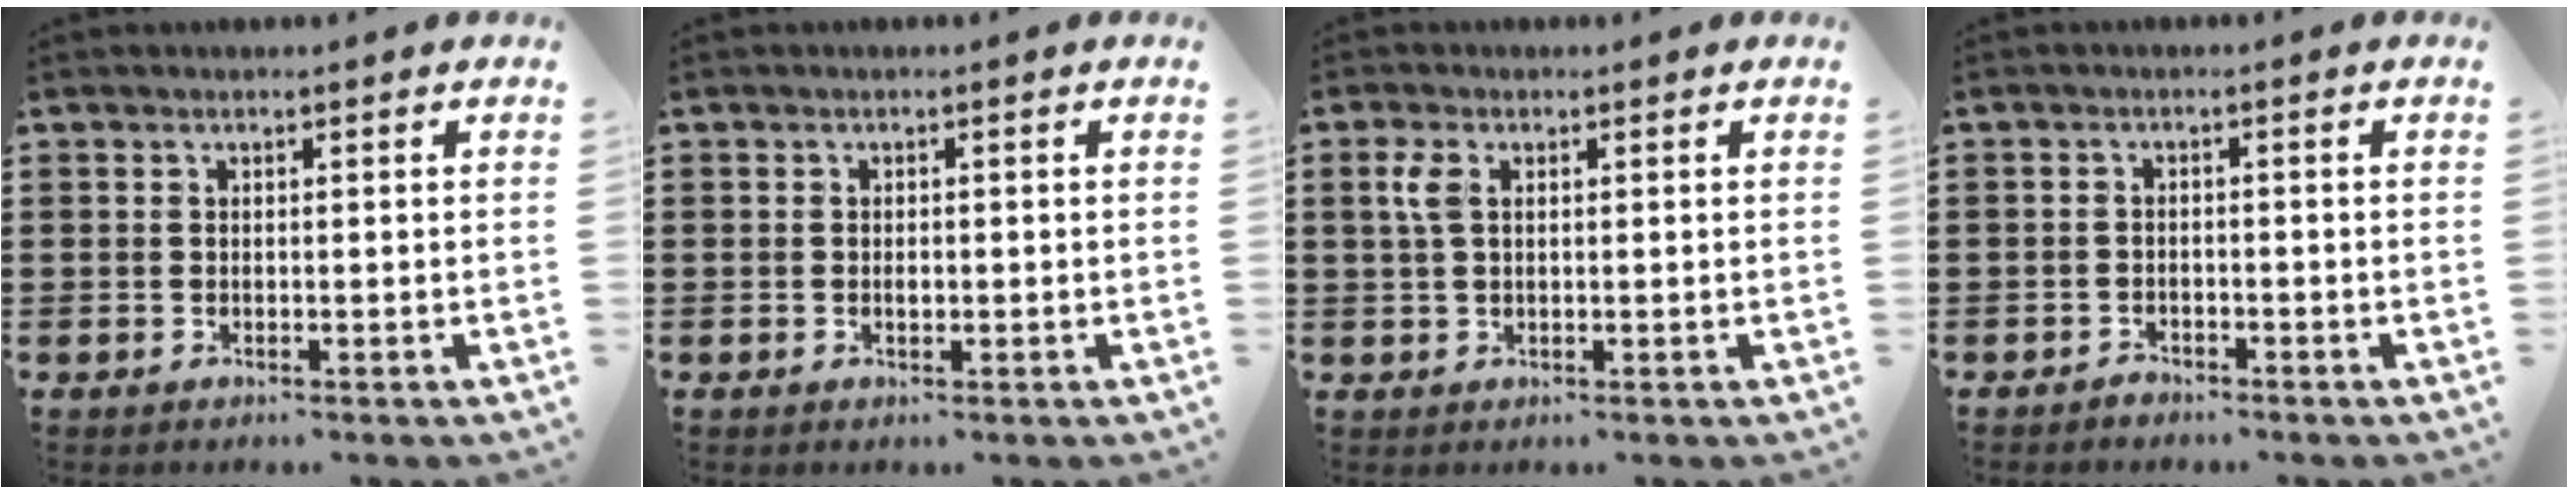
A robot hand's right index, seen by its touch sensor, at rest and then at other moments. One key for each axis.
{"total": 0.9, "fx": -0.1, "fy": 0.5, "fz": 0.8, "tx": -0.016, "ty": 0.000, "tz": -0.002}
{"total": 3.1, "fx": 0.8, "fy": 1.6, "fz": 2.6, "tx": -0.064, "ty": 0.006, "tz": 0.011}
{"total": 1.3, "fx": -1.3, "fy": 0.3, "fz": 0.1, "tx": -0.007, "ty": -0.001, "tz": -0.027}